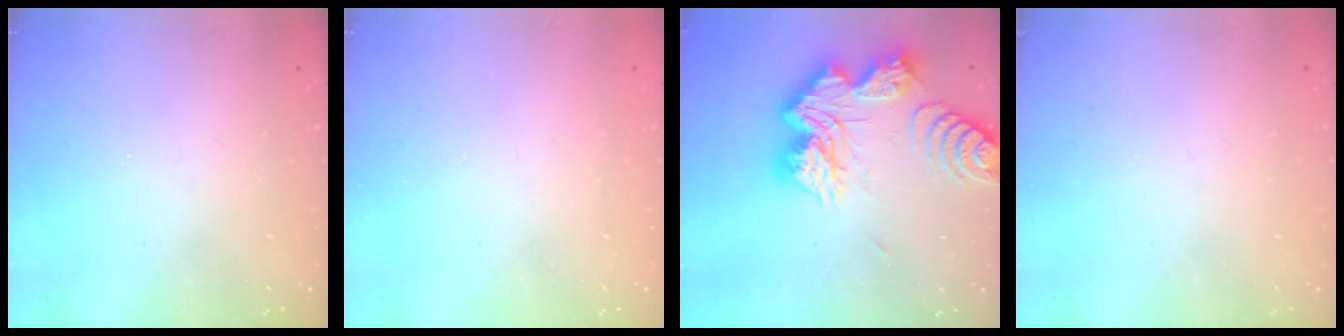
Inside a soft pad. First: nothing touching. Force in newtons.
{"total": 0.0}
{"total": 22.4, "press": 22.3, "slide": 1.9}
{"total": 0.0}